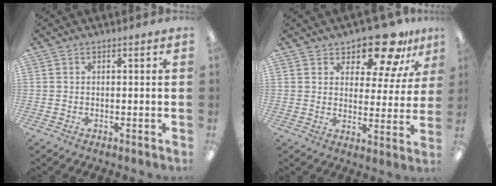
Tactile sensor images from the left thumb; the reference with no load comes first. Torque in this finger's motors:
{"motor_torque": [-0.03, 0.06, 0.03, -0.13, 0.05]}